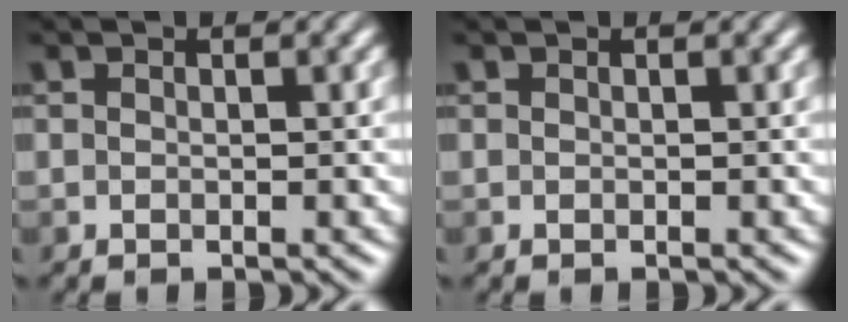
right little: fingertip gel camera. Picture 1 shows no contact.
{"total": 0.0}